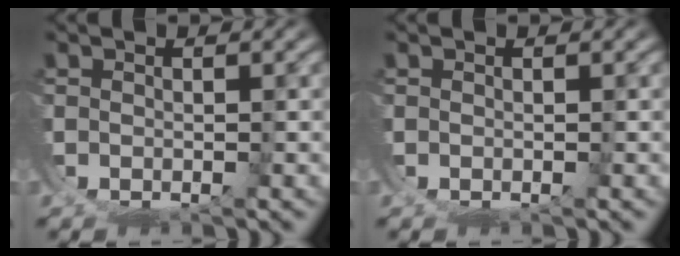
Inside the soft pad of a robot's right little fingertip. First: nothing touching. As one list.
[{"total": 0.0}]